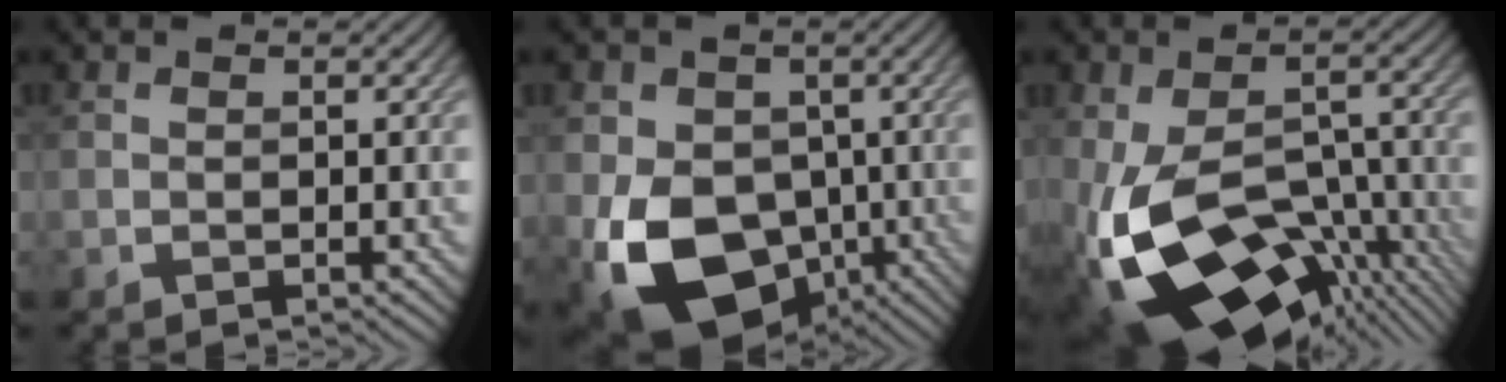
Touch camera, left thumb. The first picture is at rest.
{"total": 14.5, "force": [-4.2, 10.3, 9.2], "torque": [-0.185, -0.030, -0.076]}
{"total": 19.4, "force": [-8.7, 10.9, 13.5], "torque": [-0.268, -0.064, -0.101]}